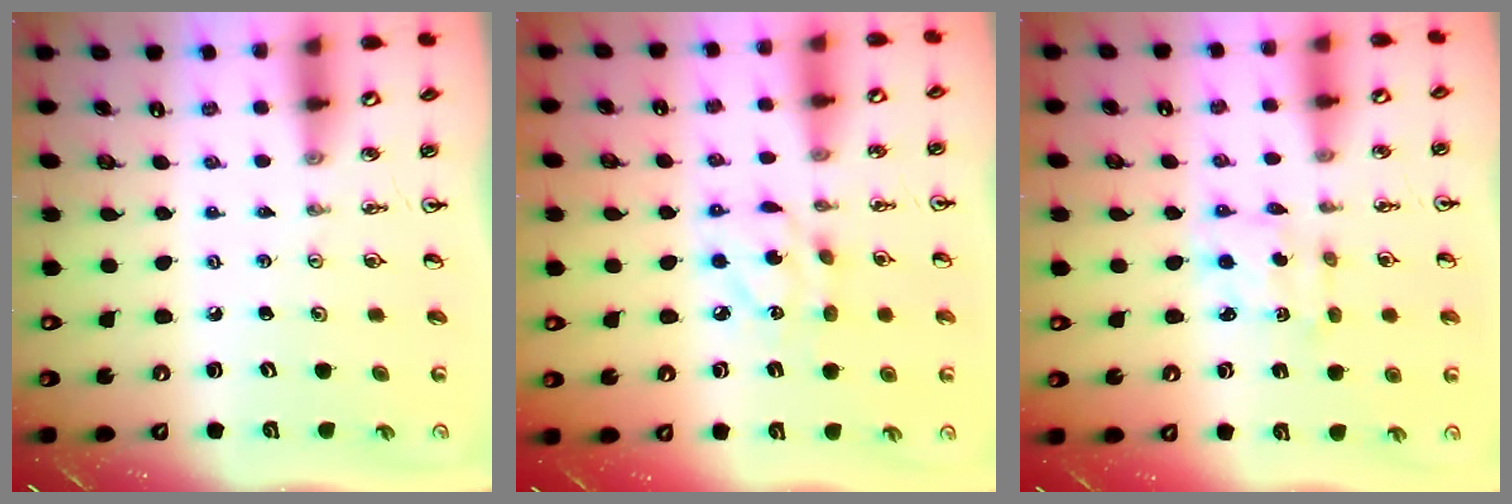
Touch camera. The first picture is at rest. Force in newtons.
{"total": 8.6, "press": 8.6, "slide": 0.4}
{"total": 2.3, "press": 2.2, "slide": 0.7}